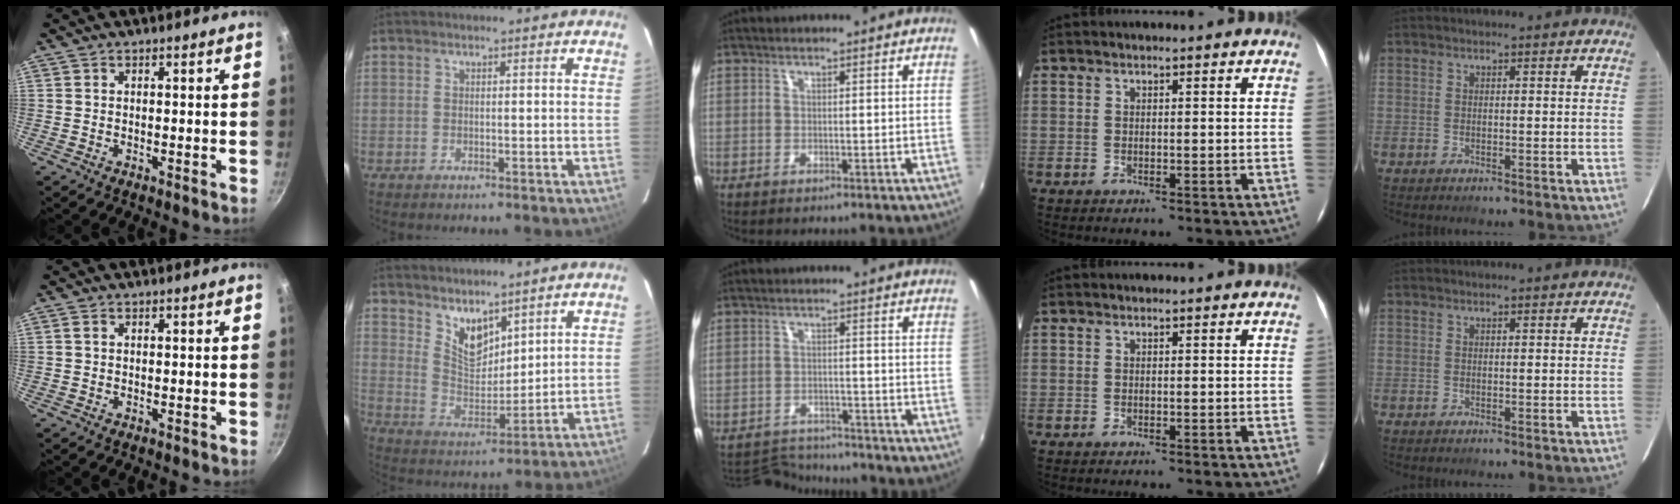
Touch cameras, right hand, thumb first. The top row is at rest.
{"thumb": {"total": 0.9, "force": [0.2, 0.6, 0.5], "torque": [-0.009, 0.003, 0.003]}, "index": {"total": 7.9, "force": [5.8, 3.7, 3.7], "torque": [-0.056, -0.004, 0.117]}, "middle": {"total": 6.5, "force": [-6.4, 1.2, 0.1], "torque": [-0.021, 0.005, -0.106]}}